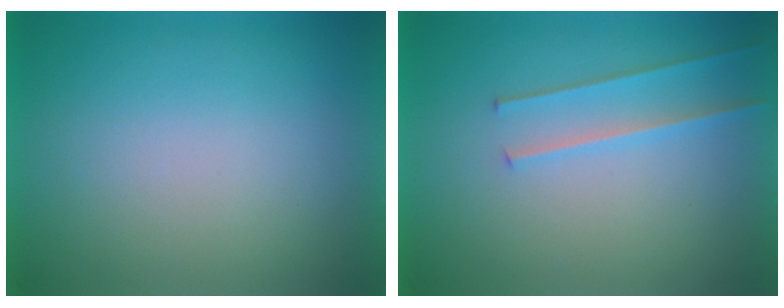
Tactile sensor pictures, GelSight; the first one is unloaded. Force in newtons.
{"total": 2.2}